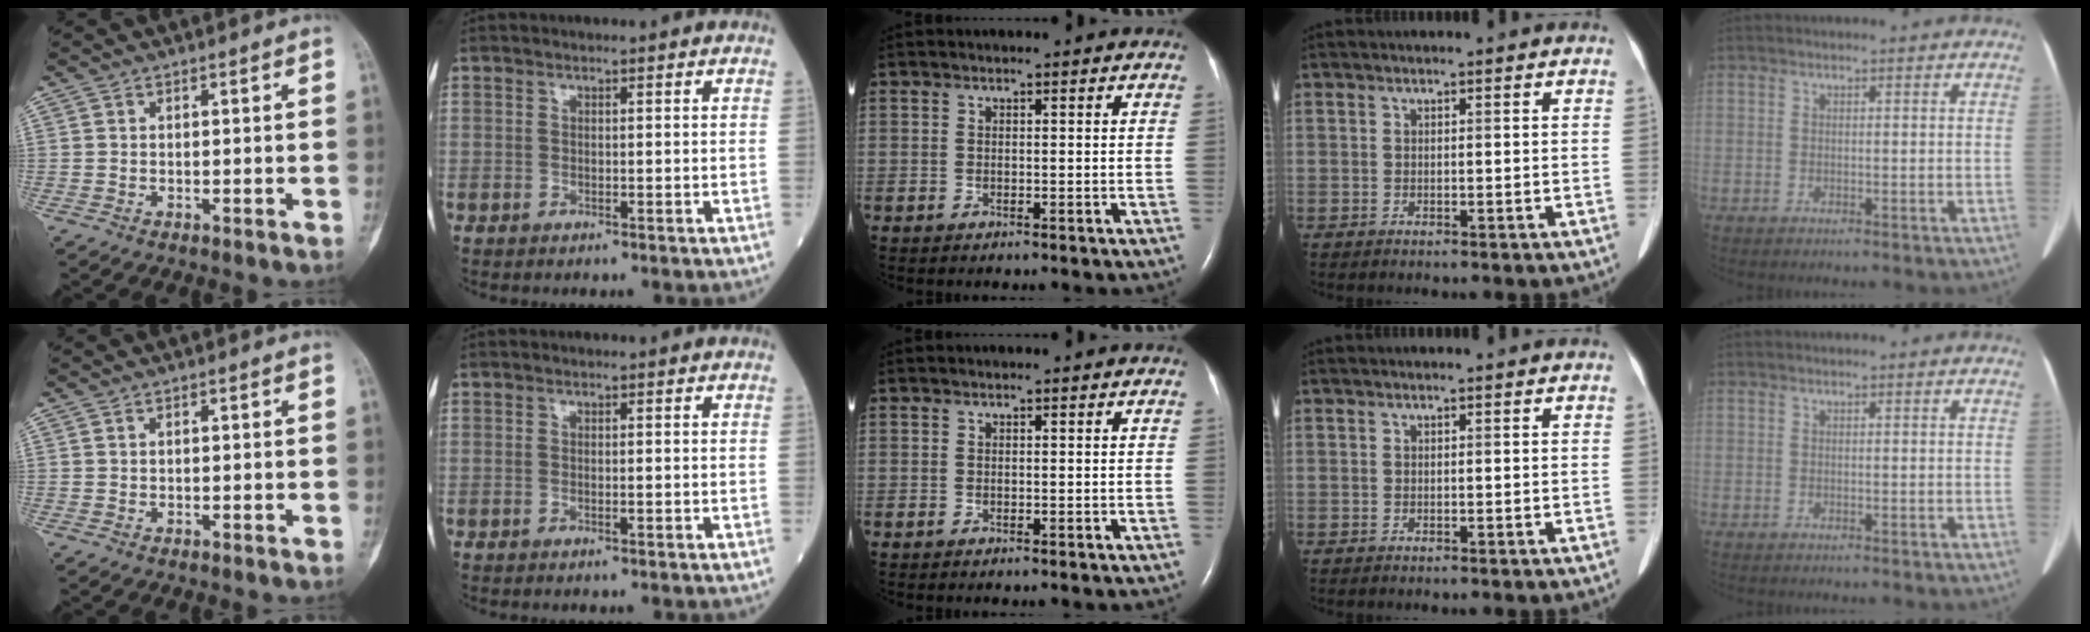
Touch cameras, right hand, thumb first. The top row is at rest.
{"index": {"total": 0.7, "force": [-0.1, 0.2, 0.7], "torque": [-0.012, -0.002, -0.001]}}